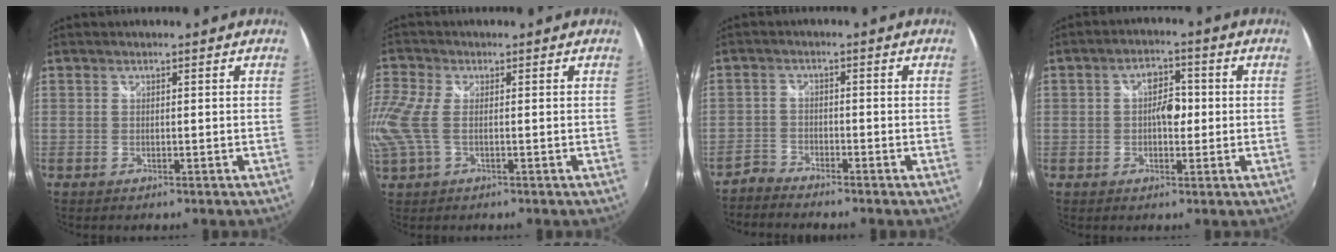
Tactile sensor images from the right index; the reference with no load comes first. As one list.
[{"total": 6.1, "force": [-0.4, 2.6, 5.5], "torque": [-0.134, 0.002, -0.004]}, {"total": 2.8, "force": [-2.4, -1.2, -0.7], "torque": [0.012, -0.011, -0.052]}, {"total": 4.9, "force": [-0.2, 3.1, 3.7], "torque": [-0.056, 0.011, -0.004]}]